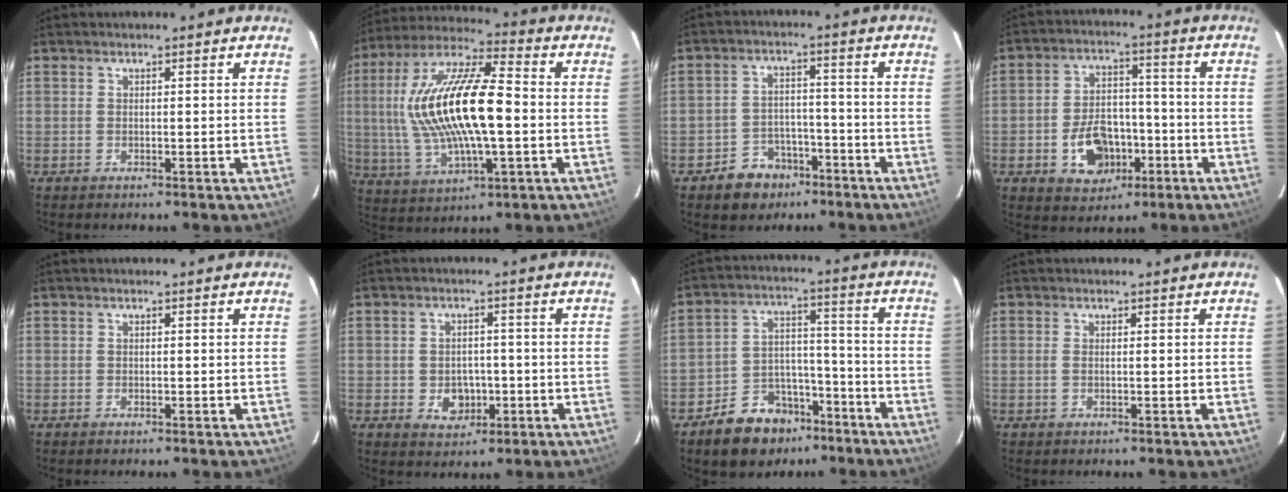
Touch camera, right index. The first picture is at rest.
{"total": 20.8, "force": [0.2, 6.7, 19.7], "torque": [-0.385, 0.009, 0.003]}
{"total": 7.7, "force": [-4.9, 5.7, 1.6], "torque": [-0.048, 0.024, -0.063]}
{"total": 11.1, "force": [-4.3, 7.9, 6.5], "torque": [-0.130, 0.020, -0.052]}
{"total": 0.0}
{"total": 5.2, "force": [-1.4, 4.2, 2.6], "torque": [-0.053, 0.005, -0.008]}
{"total": 12.0, "force": [-8.3, 7.8, 3.7], "torque": [-0.083, 0.038, -0.116]}
{"total": 0.8, "force": [-0.1, 0.3, 0.7], "torque": [-0.018, 0.000, -0.003]}